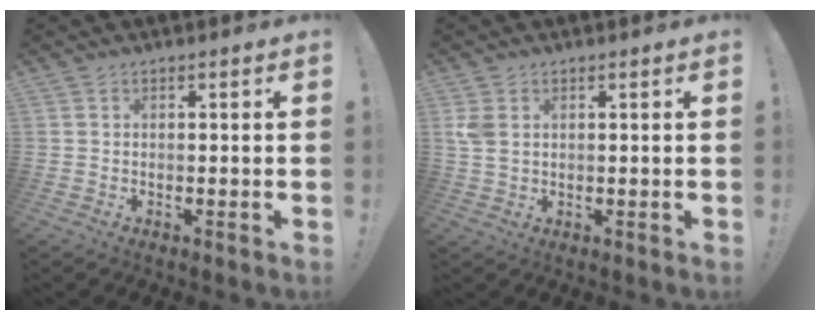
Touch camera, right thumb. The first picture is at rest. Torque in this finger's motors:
{"motor_torque": [0.33, 1.15, 0.68, 0.05, 0.02]}